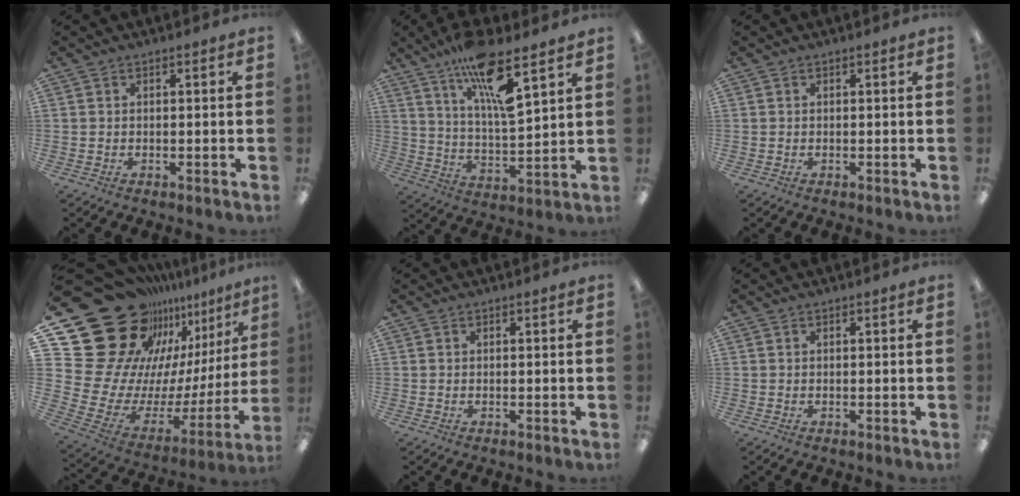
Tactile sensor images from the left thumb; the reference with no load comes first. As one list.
[{"total": 15.2, "force": [9.9, 3.6, 10.9], "torque": [-0.189, -0.050, 0.164]}, {"total": 0.0}, {"total": 28.8, "force": [18.1, 18.0, 13.5], "torque": [-0.216, -0.165, 0.380]}, {"total": 0.0}, {"total": 0.0}]